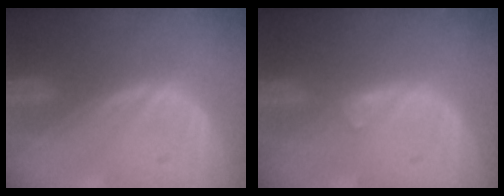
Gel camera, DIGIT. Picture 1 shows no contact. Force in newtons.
{"total": 1.1, "press": 1.0, "slide": 0.2}